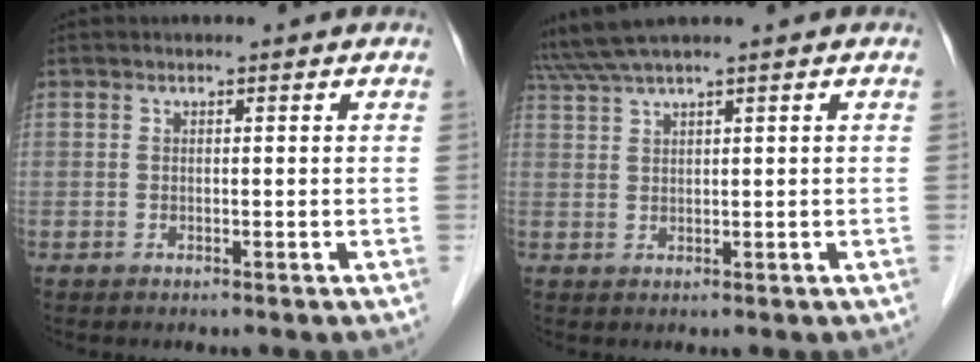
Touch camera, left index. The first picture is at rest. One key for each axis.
{"total": 3.8, "fx": 3.2, "fy": -1.2, "fz": 1.8, "tx": -0.046, "ty": 0.021, "tz": 0.071}